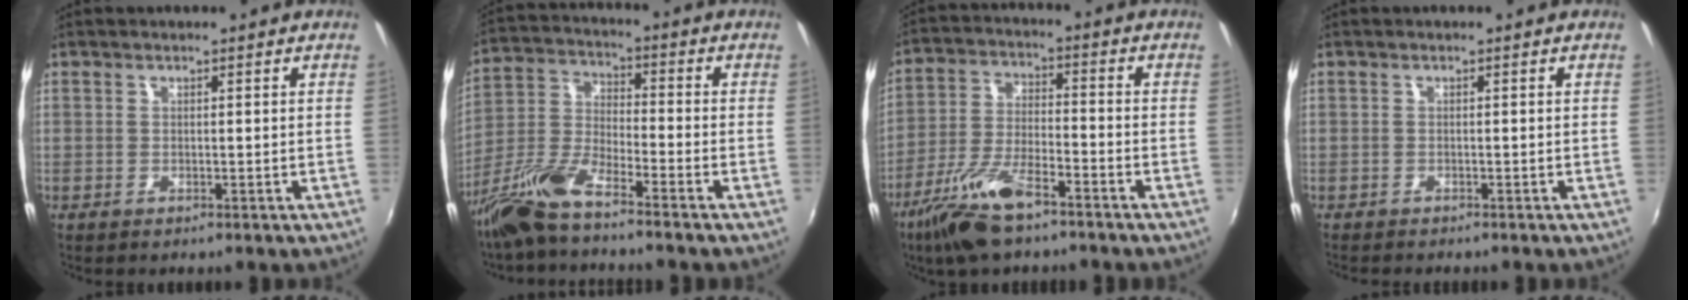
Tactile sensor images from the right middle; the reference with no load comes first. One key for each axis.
{"total": 9.7, "fx": -7.5, "fy": 1.3, "fz": 6.1, "tx": -0.139, "ty": 0.000, "tz": -0.153}
{"total": 12.2, "fx": -8.4, "fy": 3.6, "fz": 8.2, "tx": -0.174, "ty": -0.017, "tz": -0.160}
{"total": 1.6, "fx": -1.5, "fy": 0.3, "fz": 0.4, "tx": -0.012, "ty": -0.011, "tz": -0.025}